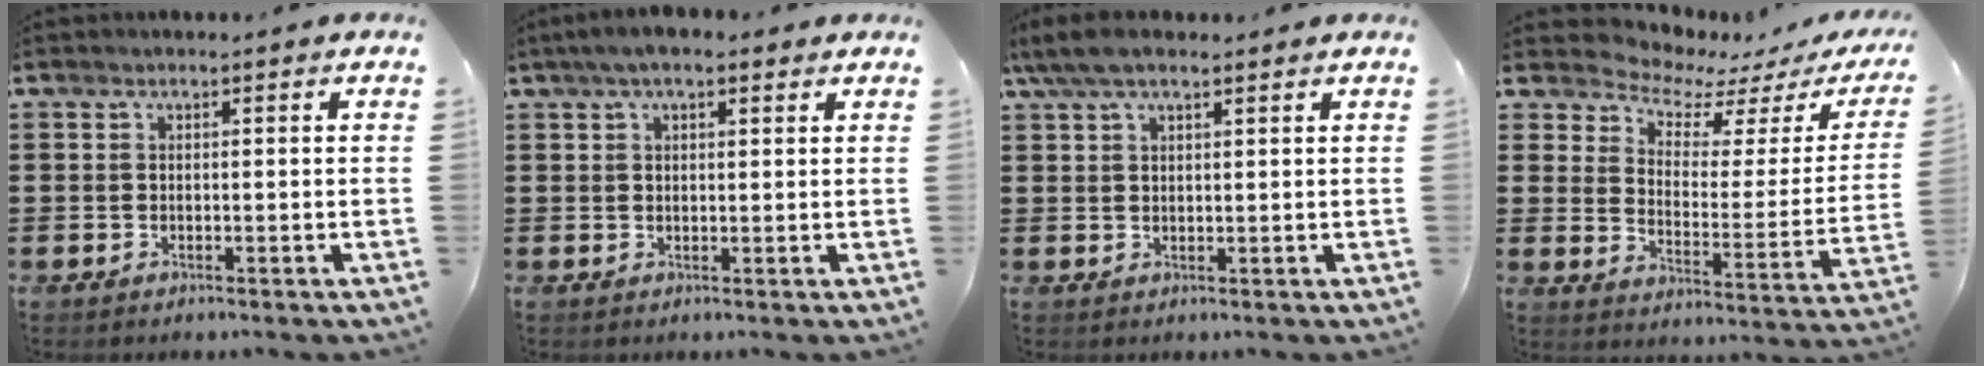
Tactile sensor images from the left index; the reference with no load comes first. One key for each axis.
{"total": 3.0, "fx": 1.6, "fy": 1.1, "fz": 2.2, "tx": -0.047, "ty": 0.009, "tz": 0.028}
{"total": 4.4, "fx": 3.0, "fy": 1.1, "fz": 3.0, "tx": -0.064, "ty": 0.005, "tz": 0.057}
{"total": 4.3, "fx": 4.1, "fy": 1.2, "fz": 0.9, "tx": -0.049, "ty": -0.035, "tz": 0.064}